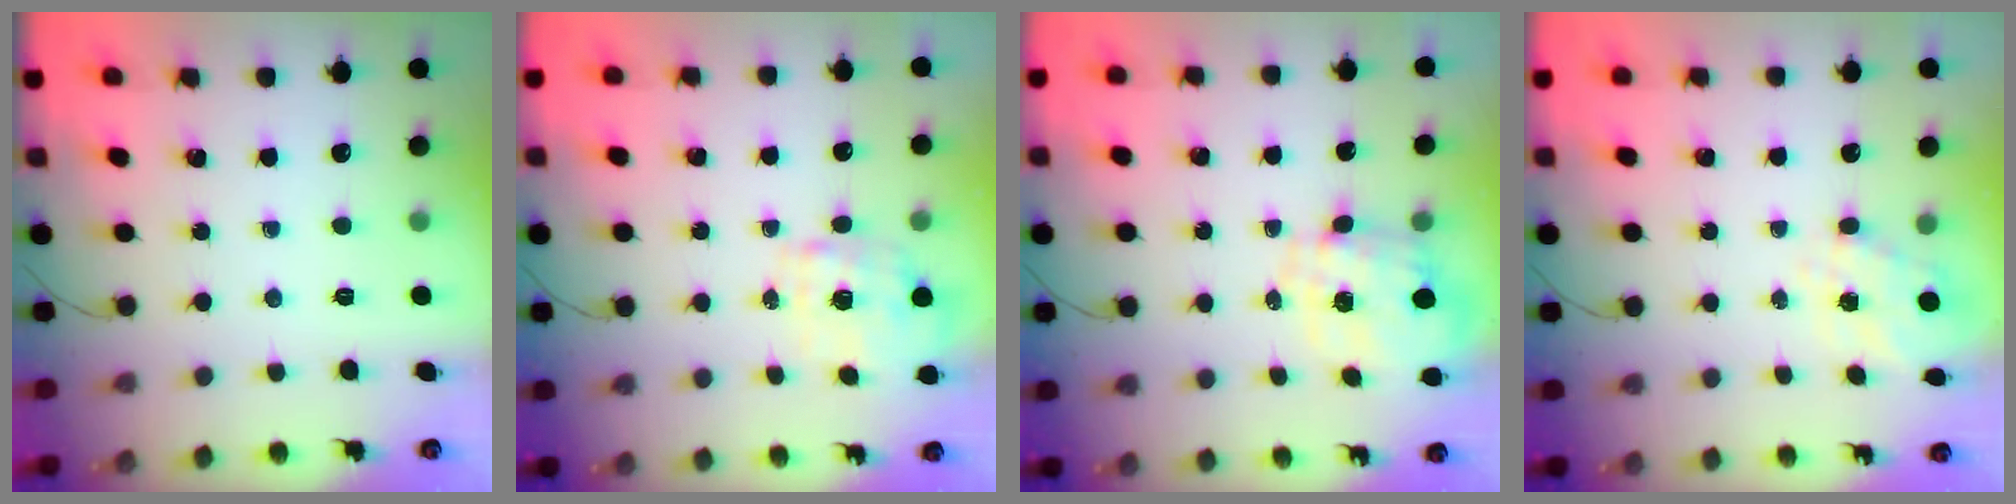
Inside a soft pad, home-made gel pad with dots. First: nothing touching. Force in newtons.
{"total": 1.9, "press": 1.8, "slide": 0.6}
{"total": 1.7, "press": 1.6, "slide": 0.3}
{"total": 6.2, "press": 6.2, "slide": 0.8}